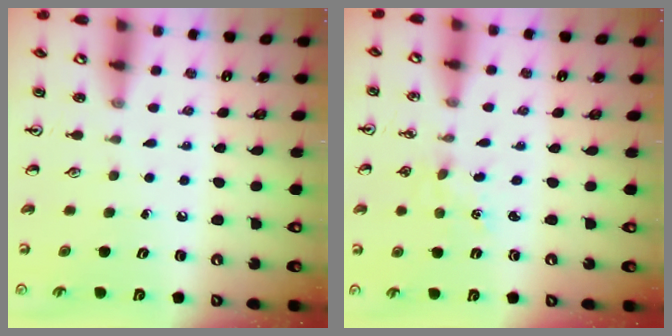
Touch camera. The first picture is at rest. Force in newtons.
{"total": 1.7, "press": 1.6, "slide": 0.2}